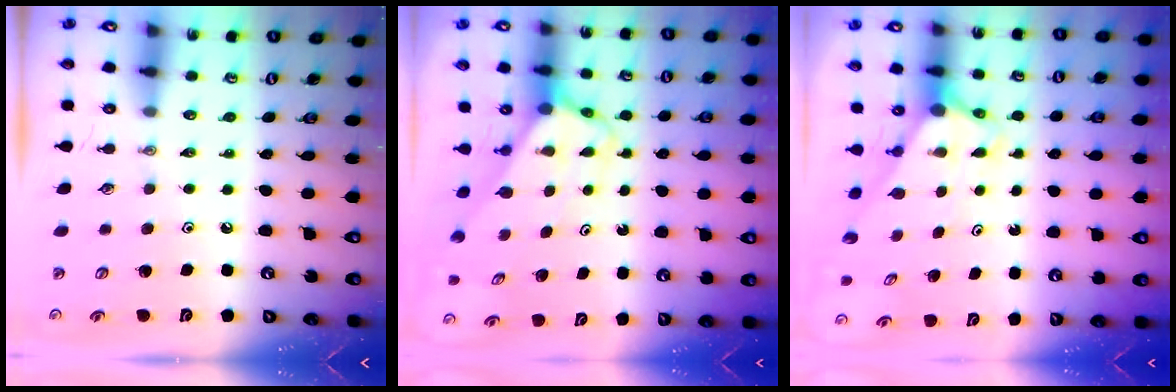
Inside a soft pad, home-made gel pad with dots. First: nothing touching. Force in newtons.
{"total": 4.2, "press": 4.2, "slide": 0.4}
{"total": 2.6, "press": 2.6, "slide": 0.0}